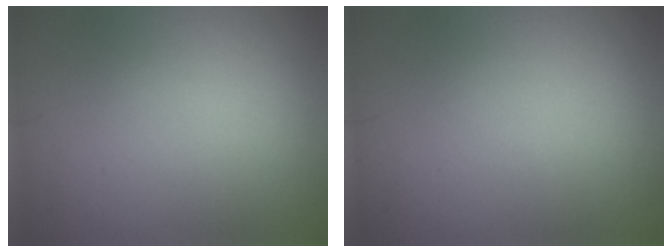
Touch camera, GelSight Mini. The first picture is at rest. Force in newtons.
{"total": 0.0}